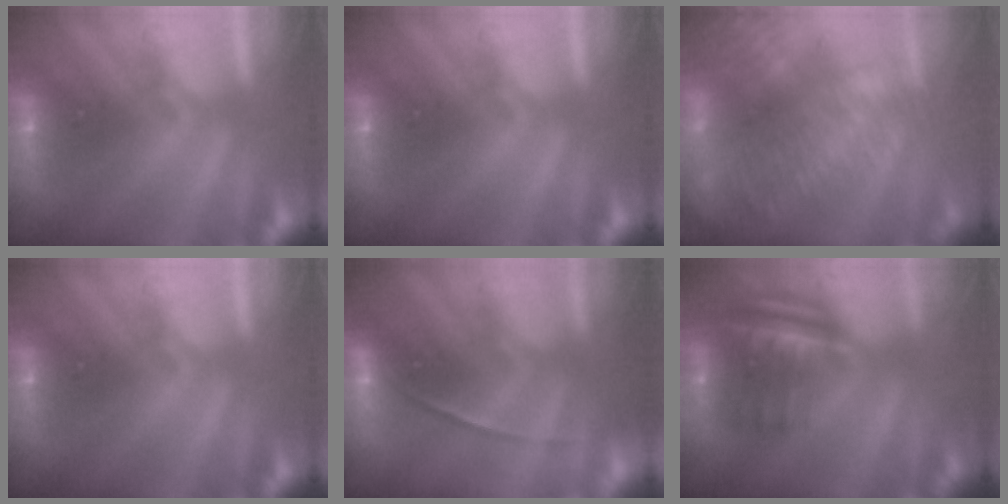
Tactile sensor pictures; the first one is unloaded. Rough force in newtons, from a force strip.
{"total": 0.0}
{"total": 7.0}
{"total": 0.0}
{"total": 1.8}
{"total": 8.6}